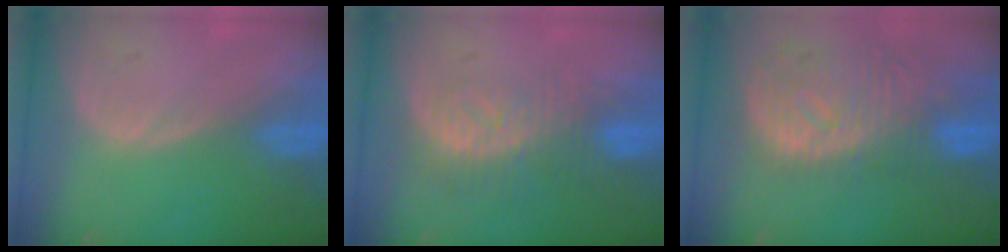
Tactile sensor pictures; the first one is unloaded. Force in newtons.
{"total": 8.3, "press": 7.2, "slide": 4.1}
{"total": 11.5, "press": 10.0, "slide": 5.7}